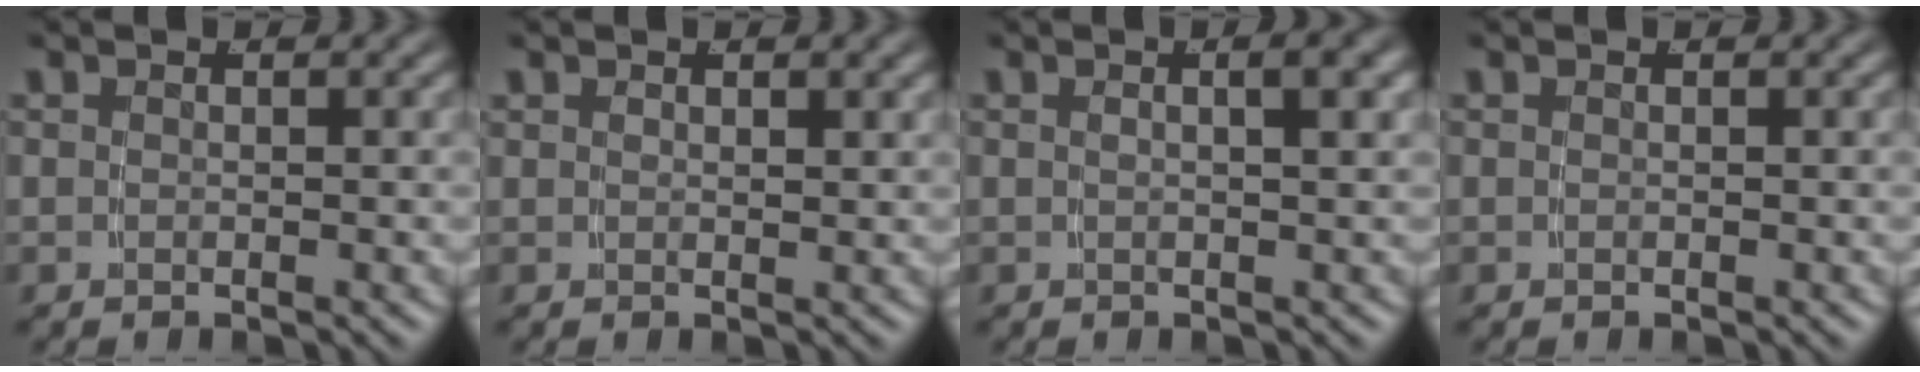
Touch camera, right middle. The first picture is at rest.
{"total": 0.6, "force": [0.5, -0.3, 0.2], "torque": [-0.003, -0.003, 0.016]}
{"total": 1.7, "force": [0.2, -0.6, 1.6], "torque": [-0.018, 0.006, 0.009]}
{"total": 0.0}